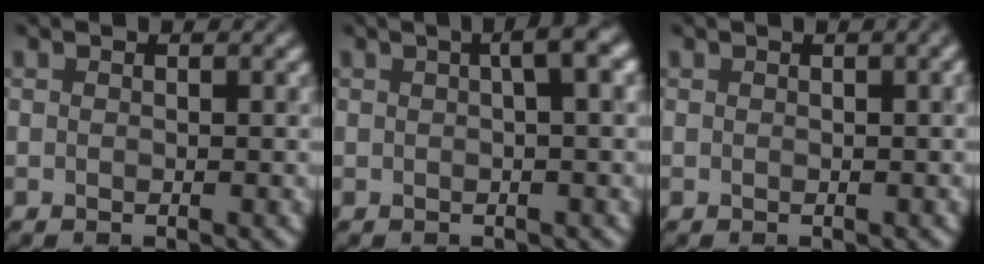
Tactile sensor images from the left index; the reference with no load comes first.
{"total": 3.2, "force": [0.9, 0.6, 3.0], "torque": [-0.039, 0.016, 0.007]}
{"total": 2.5, "force": [0.8, 1.2, 2.1], "torque": [-0.020, 0.012, 0.000]}